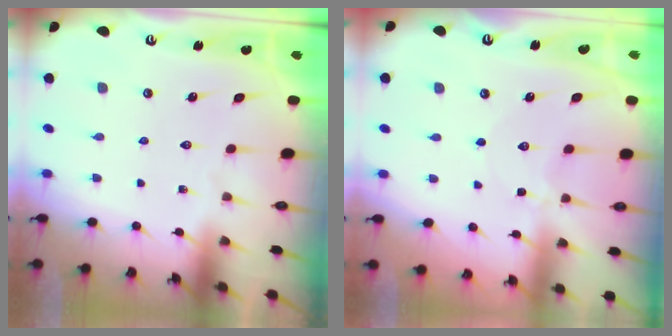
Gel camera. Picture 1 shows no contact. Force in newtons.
{"total": 1.0, "press": 1.0, "slide": 0.1}